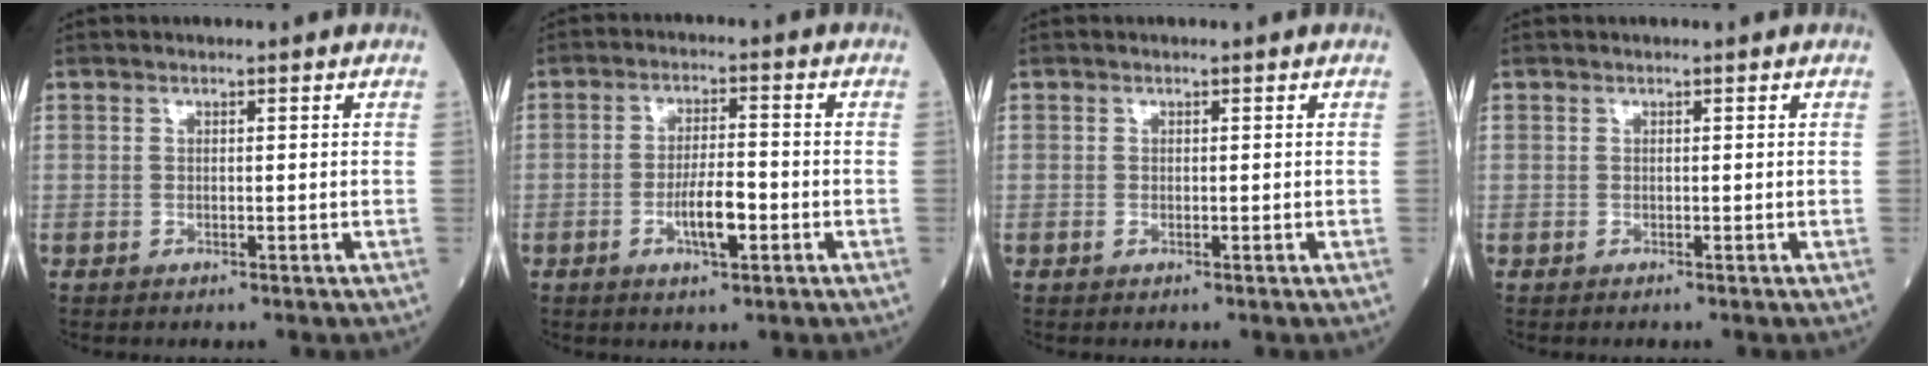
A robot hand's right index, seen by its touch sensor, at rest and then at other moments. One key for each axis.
{"total": 5.6, "fx": -2.1, "fy": 1.2, "fz": 5.0, "tx": -0.092, "ty": 0.001, "tz": -0.037}
{"total": 0.0}
{"total": 0.0}